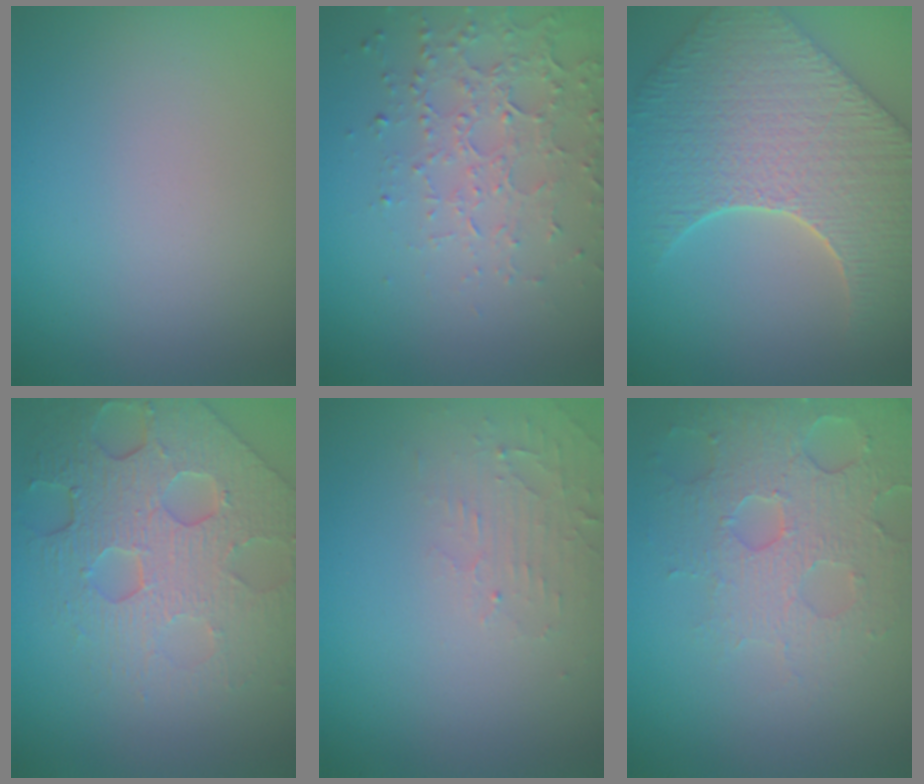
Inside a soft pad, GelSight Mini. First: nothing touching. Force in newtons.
{"total": 4.5, "press": 3.2, "slide": 3.1}
{"total": 8.8, "press": 7.2, "slide": 5.0}
{"total": 8.1, "press": 5.6, "slide": 5.9}
{"total": 2.0, "press": 1.9, "slide": 0.4}
{"total": 4.6, "press": 4.3, "slide": 1.6}